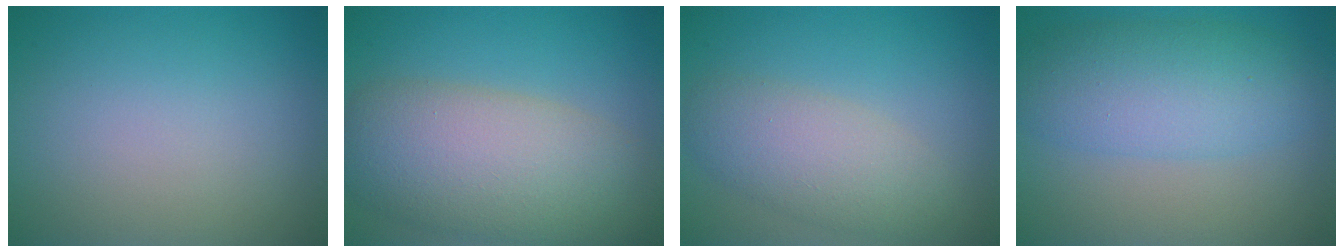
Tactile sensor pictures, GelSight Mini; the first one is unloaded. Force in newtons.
{"total": 9.4, "press": 9.4, "slide": 0.7}
{"total": 4.5, "press": 4.5, "slide": 0.1}
{"total": 6.2, "press": 6.2, "slide": 0.0}